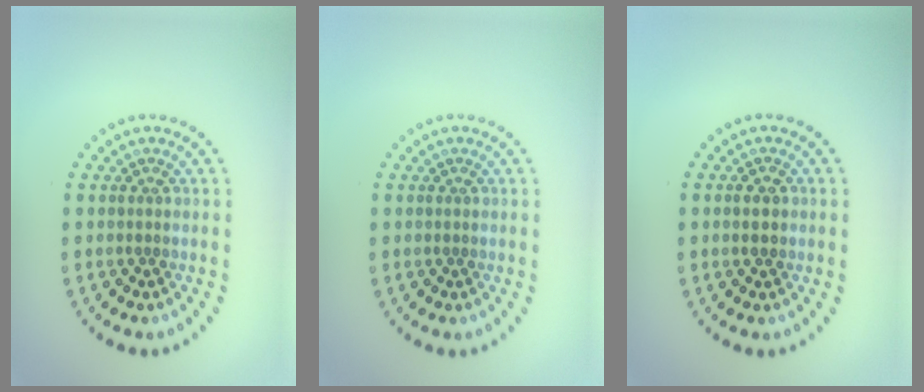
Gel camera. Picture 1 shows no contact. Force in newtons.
{"total": 0.0}
{"total": 2.0, "press": 2.0, "slide": 0.1}